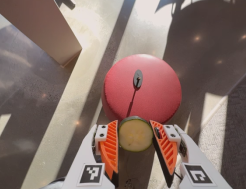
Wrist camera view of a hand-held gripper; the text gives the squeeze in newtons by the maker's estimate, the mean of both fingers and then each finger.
{"total": 9.5, "left": 9.6, "right": 9.3}